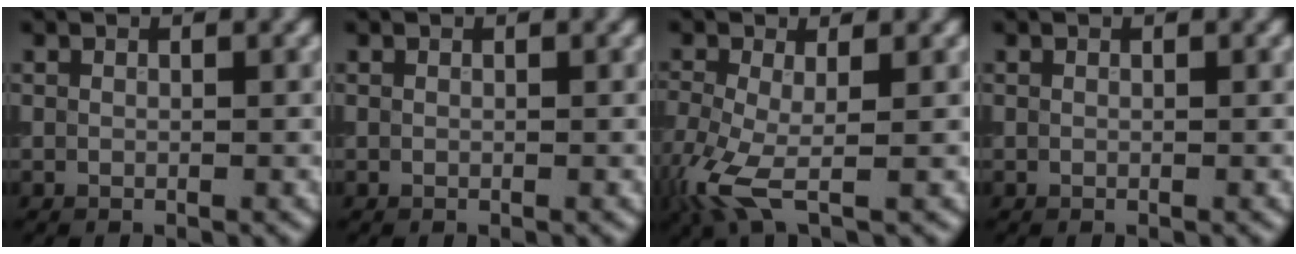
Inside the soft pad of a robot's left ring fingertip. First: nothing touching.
{"total": 0.0}
{"total": 5.5, "force": [-2.3, 2.0, 4.6], "torque": [-0.131, -0.017, -0.052]}
{"total": 0.0}